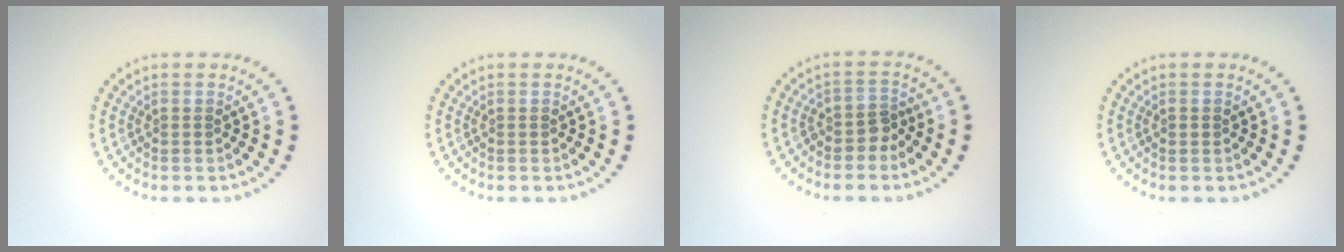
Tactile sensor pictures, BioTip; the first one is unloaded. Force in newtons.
{"total": 0.0}
{"total": 1.9, "press": 1.4, "slide": 1.2}
{"total": 0.6, "press": 0.6, "slide": 0.1}